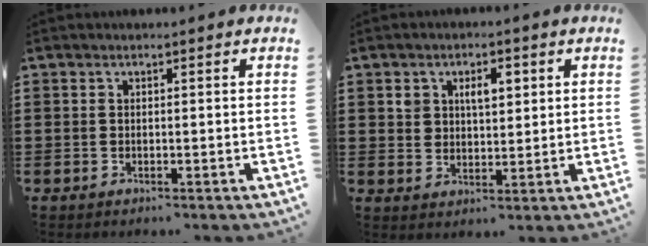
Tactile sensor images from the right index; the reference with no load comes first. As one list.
[{"total": 4.1, "force": [1.6, 2.8, 2.6], "torque": [-0.044, 0.007, 0.023]}]